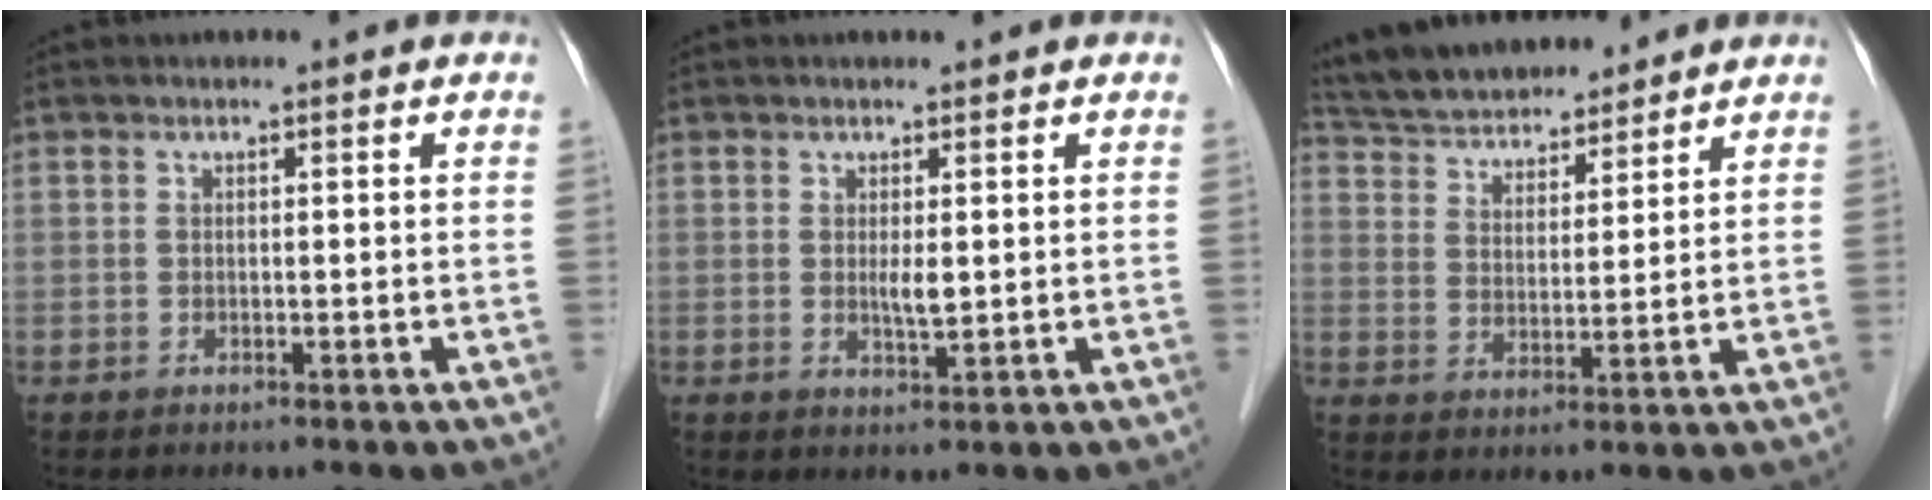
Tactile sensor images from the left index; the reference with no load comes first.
{"total": 2.1, "force": [0.5, 0.4, 2.0], "torque": [-0.038, -0.005, 0.011]}
{"total": 15.7, "force": [14.3, 4.3, 4.8], "torque": [-0.093, 0.033, 0.241]}